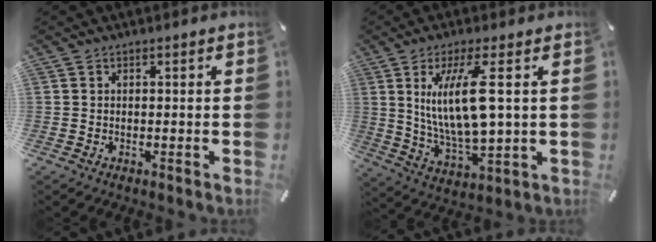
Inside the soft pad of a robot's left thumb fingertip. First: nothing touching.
{"total": 14.4, "force": [3.7, 3.9, 13.4], "torque": [-0.283, -0.016, 0.055]}